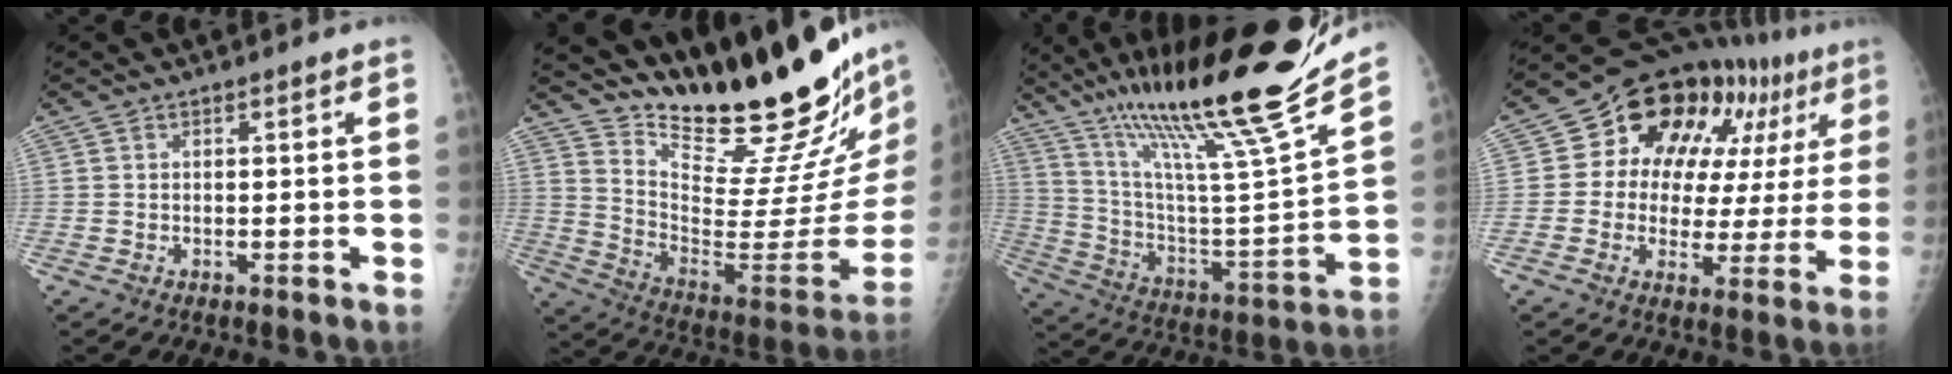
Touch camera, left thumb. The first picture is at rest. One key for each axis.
{"total": 30.3, "fx": 25.8, "fy": 5.1, "fz": 15.0, "tx": -0.209, "ty": -0.191, "tz": 0.373}
{"total": 28.5, "fx": 21.5, "fy": 1.8, "fz": 18.7, "tx": -0.292, "ty": -0.093, "tz": 0.359}
{"total": 20.3, "fx": 7.9, "fy": 12.6, "fz": 13.8, "tx": -0.135, "ty": 0.013, "tz": 0.109}